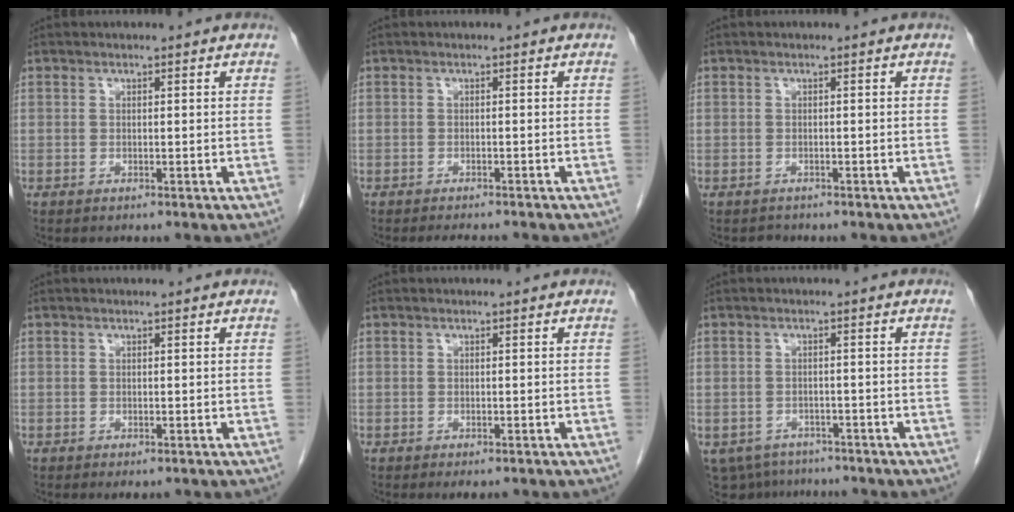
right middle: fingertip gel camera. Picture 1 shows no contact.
{"total": 3.3, "force": [-3.1, 0.6, 1.2], "torque": [-0.015, -0.007, -0.040]}
{"total": 0.8, "force": [-0.7, 0.3, -0.1], "torque": [-0.009, -0.003, -0.012]}
{"total": 1.0, "force": [-0.6, 0.4, 0.7], "torque": [-0.010, -0.004, -0.003]}
{"total": 1.6, "force": [-1.1, 0.6, 1.0], "torque": [-0.012, -0.004, -0.008]}
{"total": 6.9, "force": [-5.5, 3.9, 1.1], "torque": [-0.023, -0.004, -0.076]}